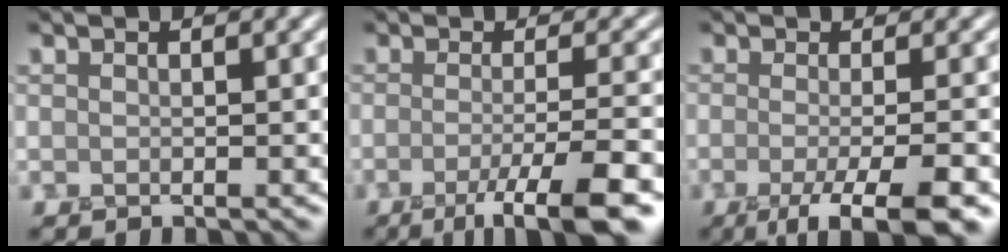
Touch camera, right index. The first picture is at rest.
{"total": 6.6, "force": [-3.3, 1.3, 5.5], "torque": [-0.078, -0.007, -0.059]}
{"total": 7.6, "force": [-3.4, 2.2, 6.4], "torque": [-0.078, -0.010, -0.052]}